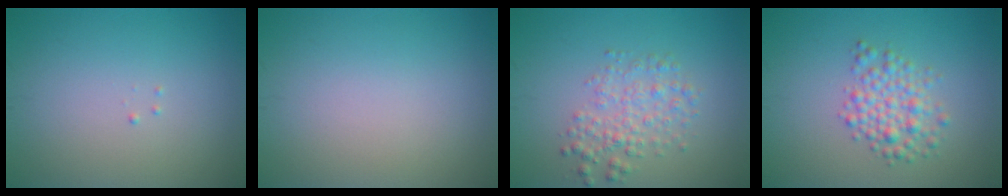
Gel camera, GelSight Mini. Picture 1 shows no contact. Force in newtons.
{"total": 0.0}
{"total": 2.9, "press": 2.9, "slide": 0.1}
{"total": 3.2, "press": 3.2, "slide": 0.0}